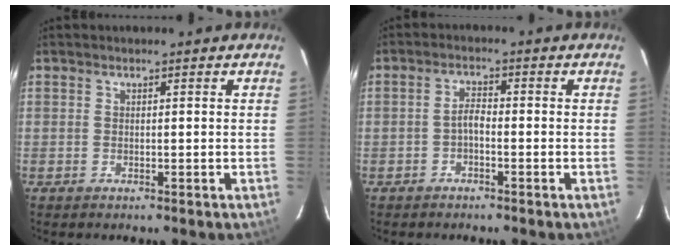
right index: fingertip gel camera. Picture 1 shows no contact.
{"total": 2.1, "force": [-1.2, 0.7, 1.6], "torque": [-0.034, 0.009, -0.024]}